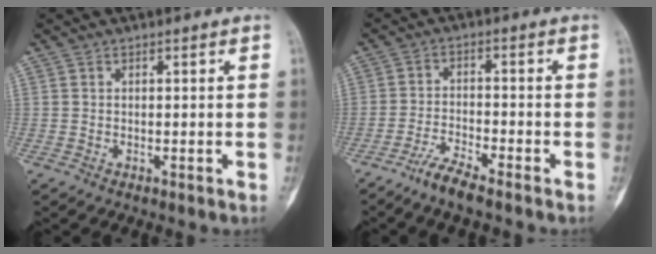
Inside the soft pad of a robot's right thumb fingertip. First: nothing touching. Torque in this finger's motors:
{"motor_torque": [0.85, 0.47, 0.35, -0.61, 0.14]}